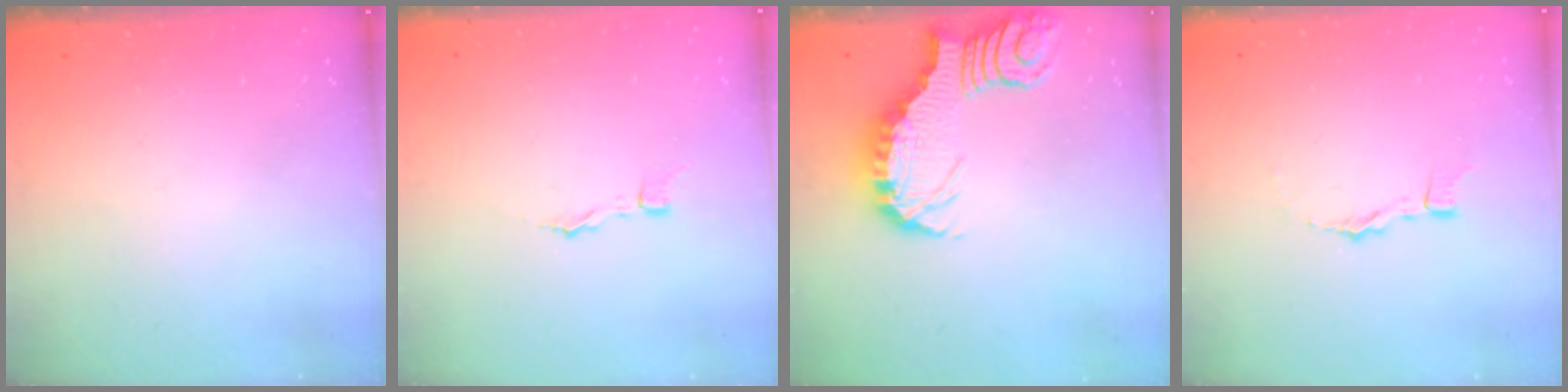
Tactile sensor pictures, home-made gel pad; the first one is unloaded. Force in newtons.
{"total": 2.9, "press": 2.9, "slide": 0.3}
{"total": 3.0, "press": 2.9, "slide": 0.6}
{"total": 2.5, "press": 2.5, "slide": 0.2}